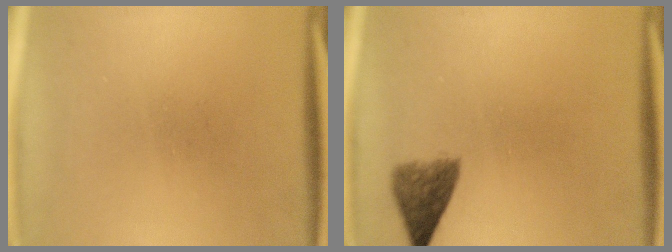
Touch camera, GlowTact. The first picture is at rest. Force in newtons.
{"total": 4.1}